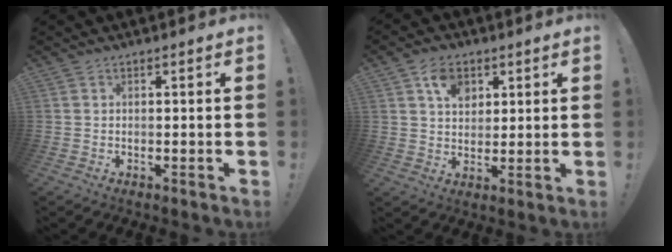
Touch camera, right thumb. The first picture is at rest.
{"total": 8.4, "force": [3.9, 6.1, 4.3], "torque": [-0.061, -0.008, 0.072]}